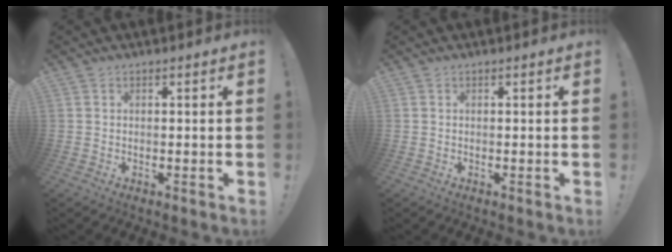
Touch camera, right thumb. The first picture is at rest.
{"total": 0.0}